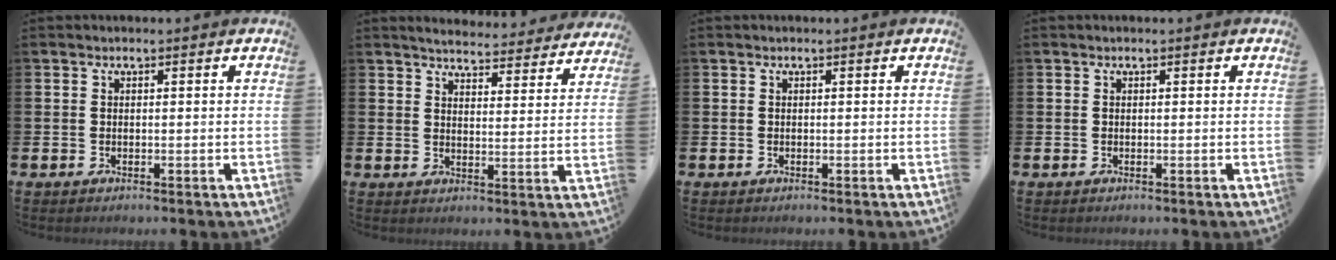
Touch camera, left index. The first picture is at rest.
{"total": 4.7, "force": [4.6, 0.6, 0.4], "torque": [-0.015, -0.039, 0.077]}
{"total": 0.0}
{"total": 0.0}